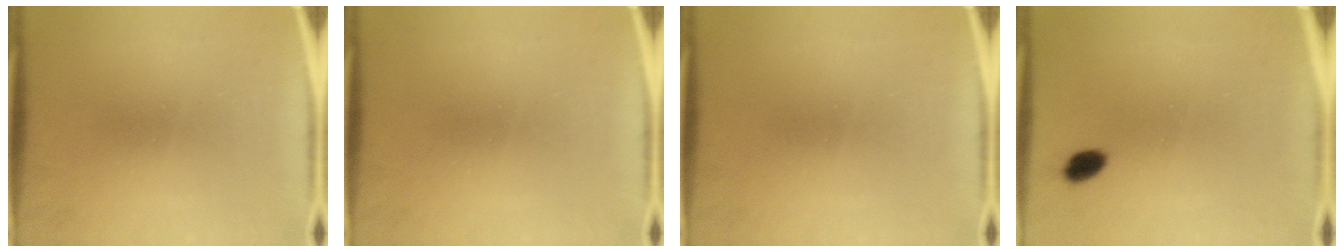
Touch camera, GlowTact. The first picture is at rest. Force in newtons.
{"total": 0.0}
{"total": 0.0}
{"total": 2.9}